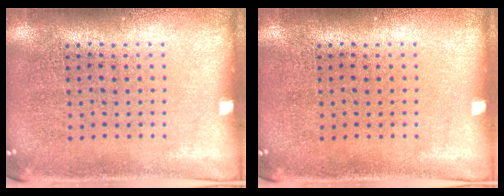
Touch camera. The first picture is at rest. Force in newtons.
{"total": 0.0}